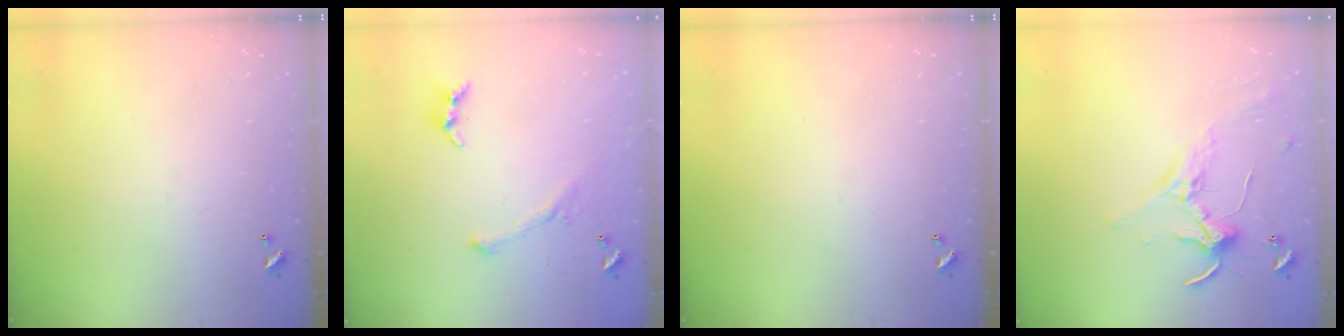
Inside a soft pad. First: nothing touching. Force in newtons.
{"total": 2.8, "press": 2.6, "slide": 1.0}
{"total": 0.0}
{"total": 0.8, "press": 0.7, "slide": 0.4}